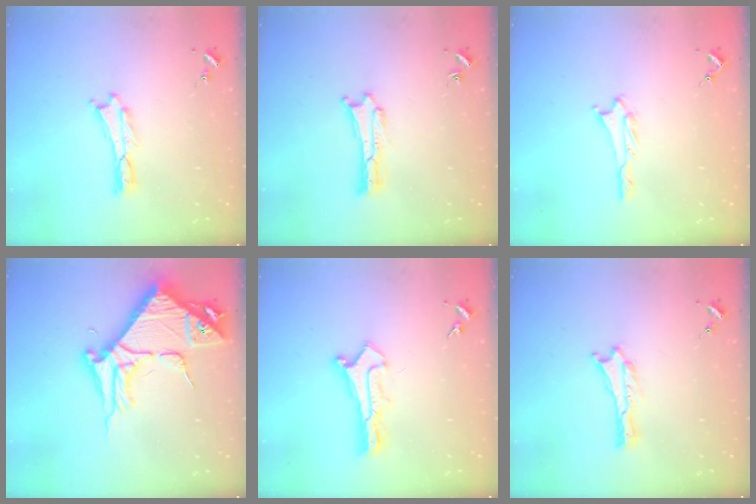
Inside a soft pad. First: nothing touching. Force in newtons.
{"total": 0.0}
{"total": 1.1, "press": 1.0, "slide": 0.1}
{"total": 9.5, "press": 9.5, "slide": 1.1}
{"total": 1.1, "press": 1.1, "slide": 0.1}
{"total": 0.0}